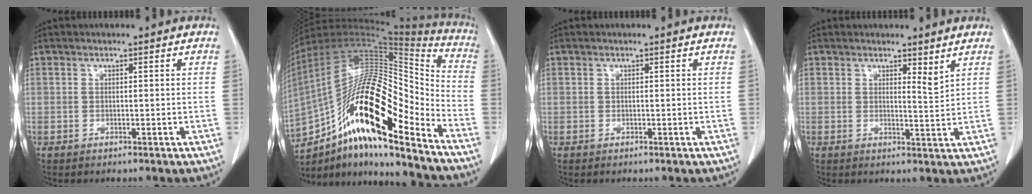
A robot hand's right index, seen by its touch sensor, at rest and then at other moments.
{"total": 25.9, "force": [-13.1, 6.6, 21.3], "torque": [-0.378, 0.013, -0.221]}
{"total": 0.0}
{"total": 2.2, "force": [1.7, 0.1, 1.3], "torque": [-0.024, -0.014, 0.027]}